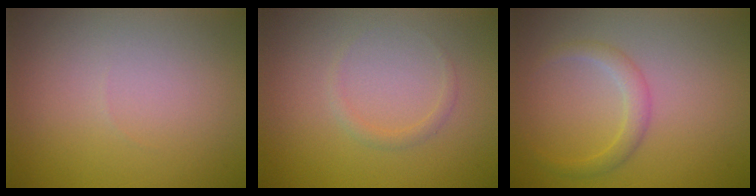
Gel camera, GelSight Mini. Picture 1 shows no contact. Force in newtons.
{"total": 0.9, "press": 0.9, "slide": 0.0}
{"total": 1.8, "press": 1.8, "slide": 0.0}